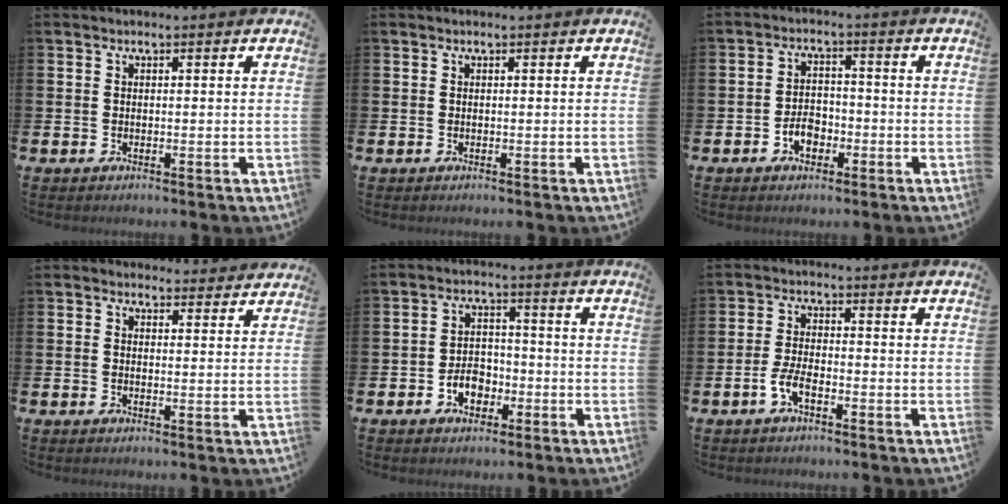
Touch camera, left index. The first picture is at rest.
{"total": 0.0}
{"total": 3.5, "force": [-1.7, 2.4, 2.0], "torque": [-0.030, 0.001, -0.037]}
{"total": 2.3, "force": [2.1, 0.7, -0.1], "torque": [0.006, -0.009, 0.037]}
{"total": 4.2, "force": [-2.0, 3.0, 2.2], "torque": [-0.033, 0.004, -0.043]}
{"total": 3.4, "force": [-1.7, 1.2, 2.7], "torque": [-0.058, 0.005, -0.030]}